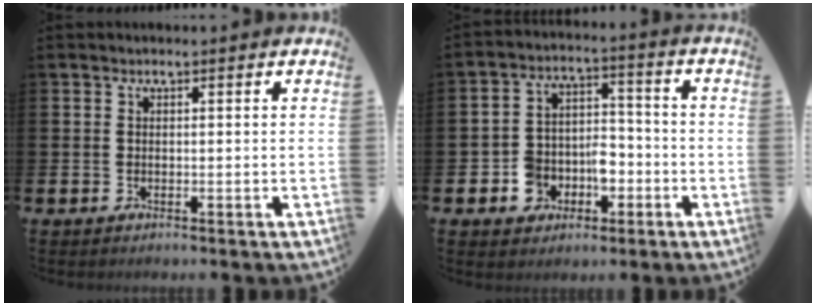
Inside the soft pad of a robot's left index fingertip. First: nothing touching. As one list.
[{"total": 6.0, "force": [-2.6, 4.7, 2.5], "torque": [-0.059, 0.013, -0.051]}]